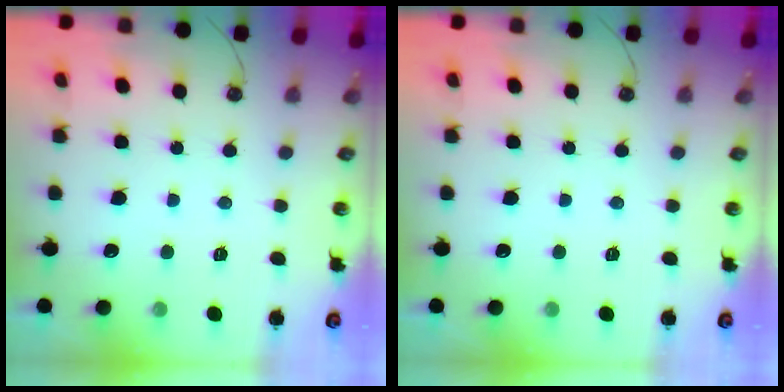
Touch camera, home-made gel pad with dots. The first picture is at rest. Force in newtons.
{"total": 0.0}